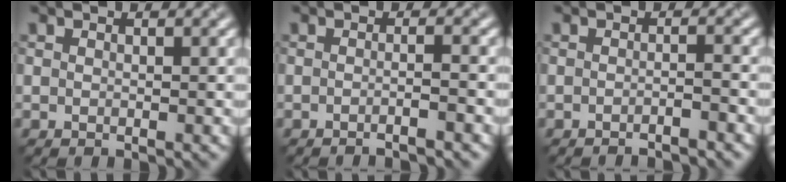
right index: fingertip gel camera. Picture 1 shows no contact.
{"total": 2.1, "force": [-1.1, 0.4, 1.8], "torque": [-0.013, -0.001, -0.028]}
{"total": 1.8, "force": [-1.3, 0.3, 1.2], "torque": [-0.005, 0.001, -0.028]}